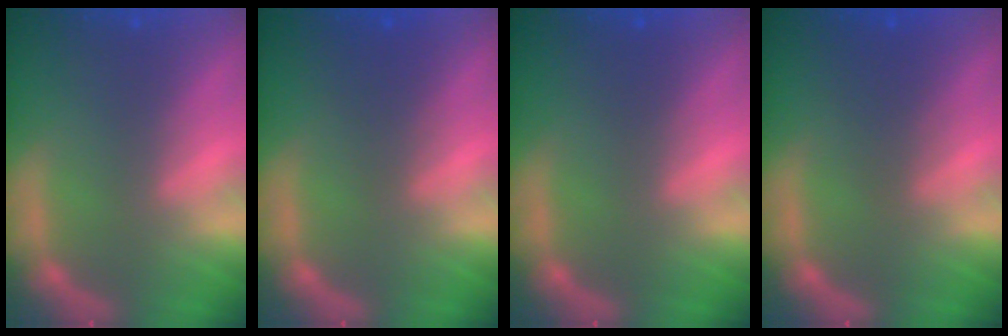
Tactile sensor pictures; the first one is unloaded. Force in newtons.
{"total": 1.9}
{"total": 1.0}
{"total": 2.5}